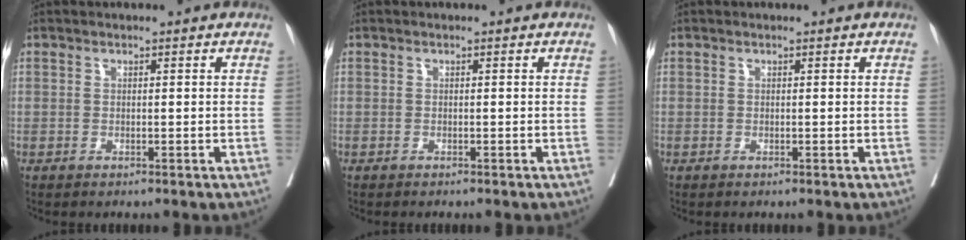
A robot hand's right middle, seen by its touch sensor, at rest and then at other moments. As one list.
[{"total": 0.9, "force": [-0.8, 0.2, 0.3], "torque": [-0.006, -0.002, -0.013]}, {"total": 0.0}]